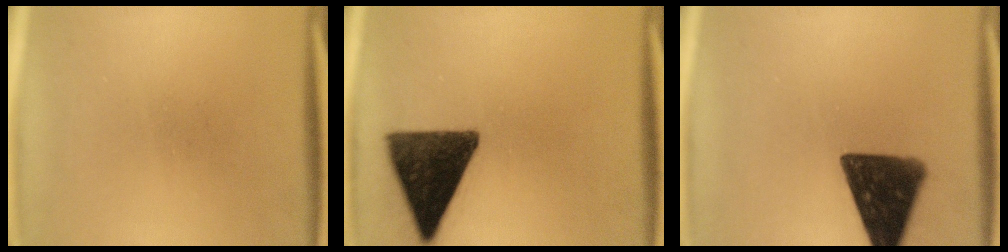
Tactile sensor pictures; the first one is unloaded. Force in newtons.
{"total": 14.1}
{"total": 13.9}